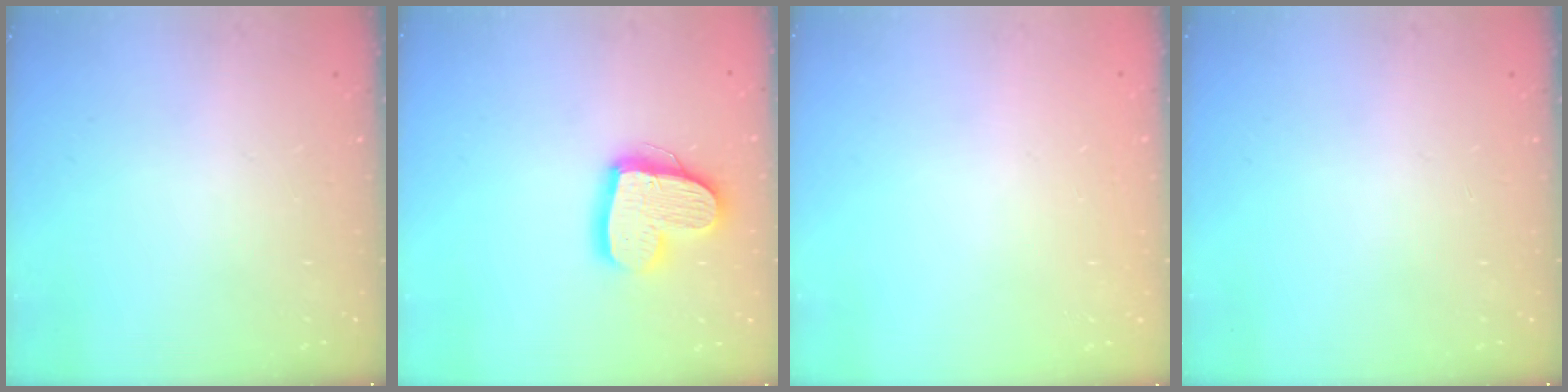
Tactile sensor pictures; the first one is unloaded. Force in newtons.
{"total": 16.0, "press": 16.0, "slide": 1.5}
{"total": 0.0}
{"total": 0.0}